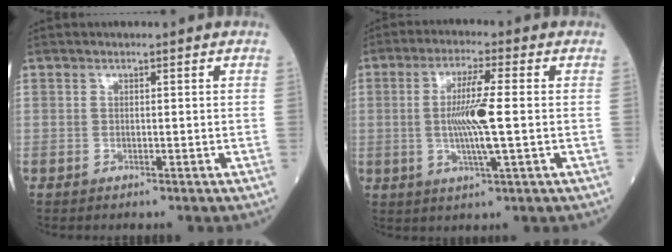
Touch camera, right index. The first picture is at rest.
{"total": 8.2, "force": [-0.3, 0.1, 8.2], "torque": [-0.157, -0.005, -0.008]}